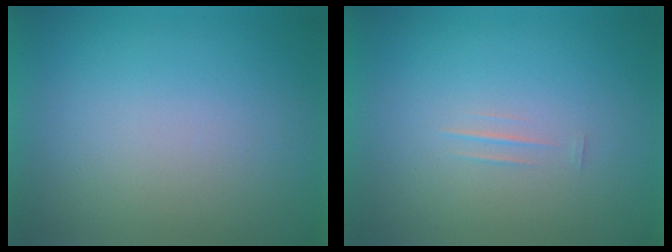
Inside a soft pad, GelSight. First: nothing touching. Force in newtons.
{"total": 1.3}